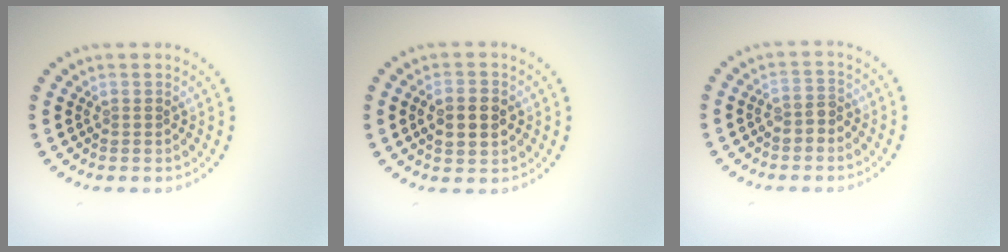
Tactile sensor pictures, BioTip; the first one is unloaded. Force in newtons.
{"total": 4.1, "press": 4.1, "slide": 0.1}
{"total": 1.7, "press": 1.5, "slide": 0.8}